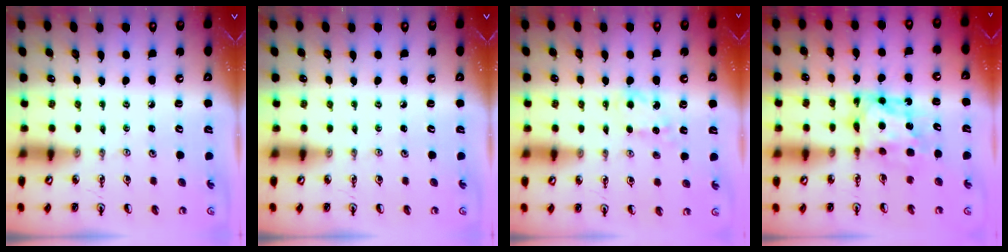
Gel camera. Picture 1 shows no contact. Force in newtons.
{"total": 0.0}
{"total": 5.3, "press": 5.2, "slide": 0.9}
{"total": 7.2, "press": 7.1, "slide": 0.7}